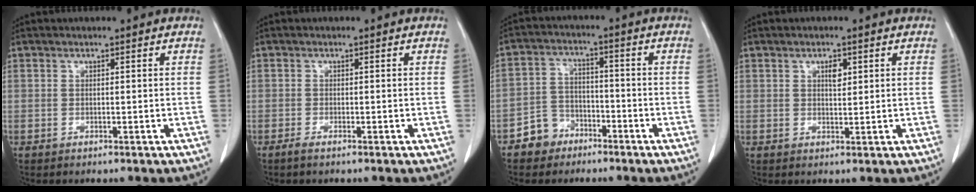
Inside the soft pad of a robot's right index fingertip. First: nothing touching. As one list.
[{"total": 1.5, "force": [-1.1, 0.1, 1.0], "torque": [-0.022, -0.003, -0.017]}, {"total": 5.8, "force": [-3.9, 4.2, 0.8], "torque": [-0.012, 0.015, -0.070]}, {"total": 2.0, "force": [0.8, 0.9, 1.6], "torque": [-0.026, -0.002, 0.014]}]